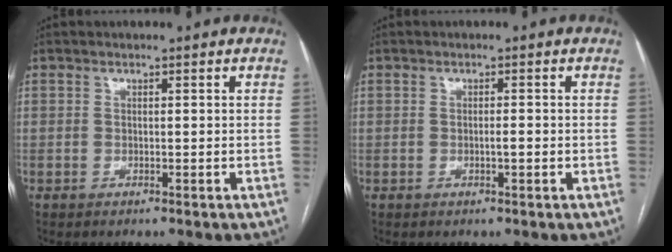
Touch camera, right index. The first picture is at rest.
{"total": 1.2, "force": [-0.4, 0.1, 1.1], "torque": [-0.022, 0.001, -0.006]}